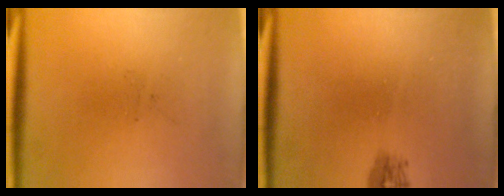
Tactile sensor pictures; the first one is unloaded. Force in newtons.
{"total": 1.1}